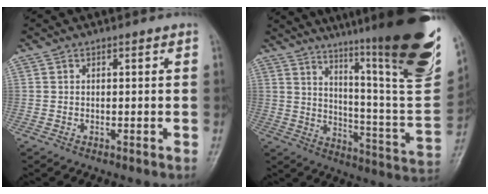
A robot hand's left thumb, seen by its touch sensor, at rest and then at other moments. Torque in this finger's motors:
{"motor_torque": [3.41, 1.57, 1.63, -1.14, 0.36]}